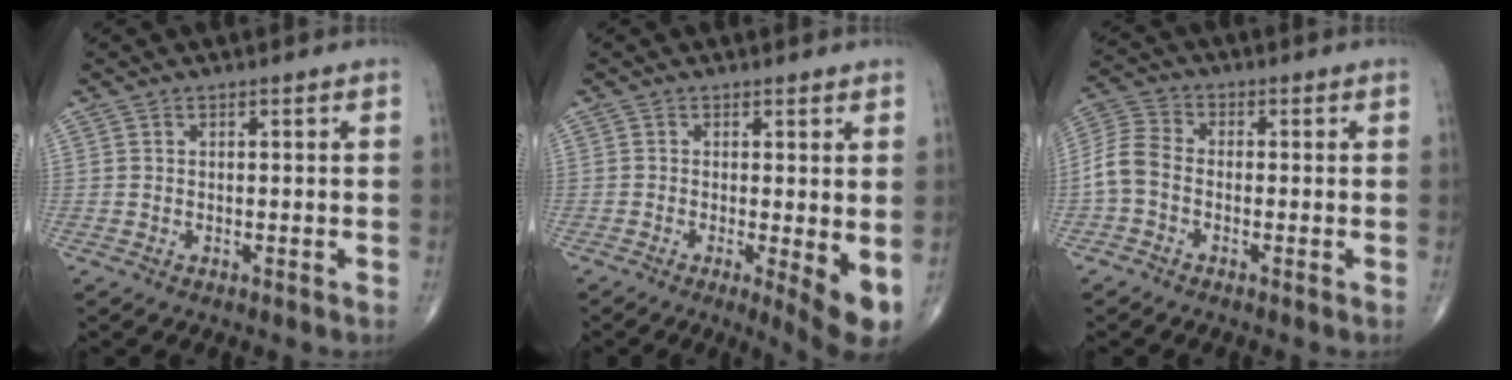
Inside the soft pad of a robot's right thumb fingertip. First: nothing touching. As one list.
[{"total": 6.0, "force": [-0.7, 1.4, 5.8], "torque": [-0.086, -0.017, -0.013]}, {"total": 5.9, "force": [-1.5, 4.1, 3.9], "torque": [-0.080, 0.017, -0.048]}]